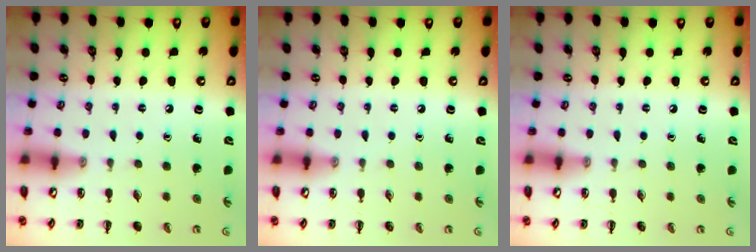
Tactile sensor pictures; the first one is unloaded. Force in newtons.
{"total": 0.0}
{"total": 0.0}